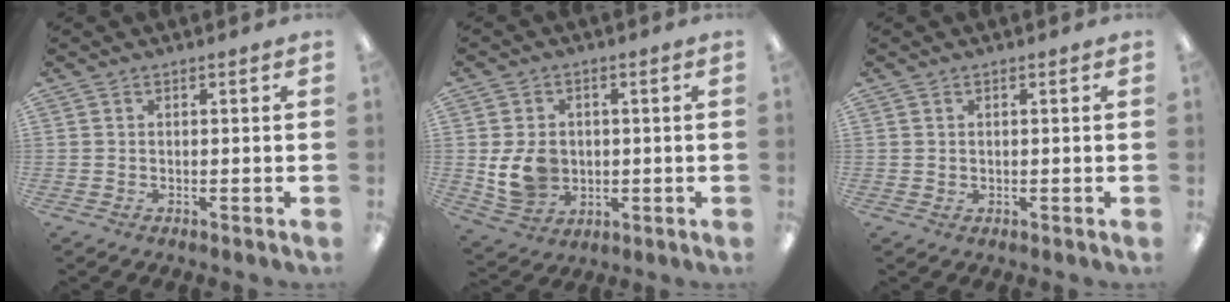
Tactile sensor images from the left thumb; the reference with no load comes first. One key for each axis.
{"total": 9.2, "fx": -0.3, "fy": 7.7, "fz": 5.1, "tx": -0.108, "ty": 0.011, "tz": 0.001}
{"total": 0.7, "fx": 0.4, "fy": 0.6, "fz": 0.0, "tx": -0.001, "ty": 0.003, "tz": 0.007}